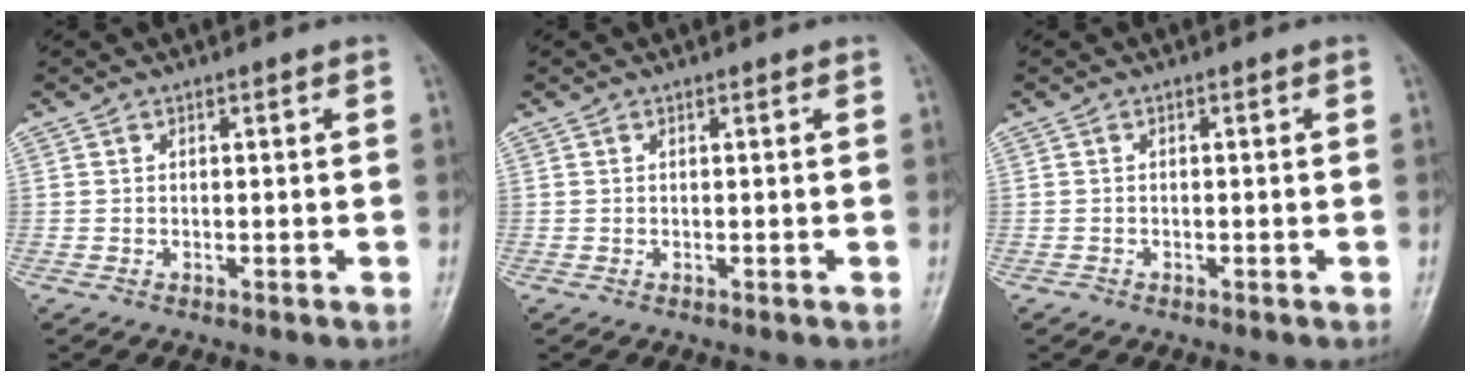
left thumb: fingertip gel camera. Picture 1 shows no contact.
{"total": 0.0}
{"total": 0.7, "force": [-0.5, 0.5, 0.1], "torque": [-0.001, 0.001, -0.014]}